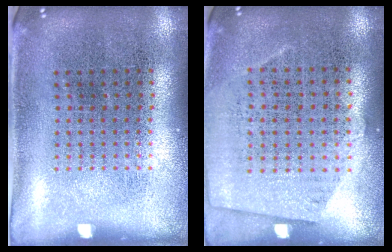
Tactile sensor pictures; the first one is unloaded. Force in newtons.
{"total": 0.6, "press": 0.2, "slide": 0.6}